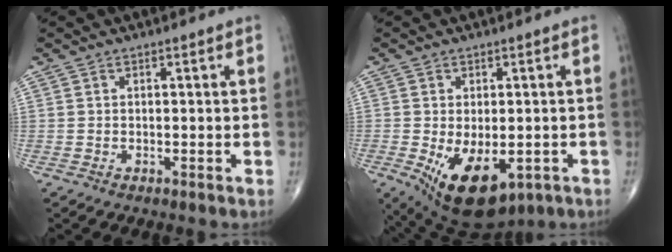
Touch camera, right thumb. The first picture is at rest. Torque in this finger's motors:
{"motor_torque": [-0.04, 0.65, 0.17, -0.23, 0.30]}